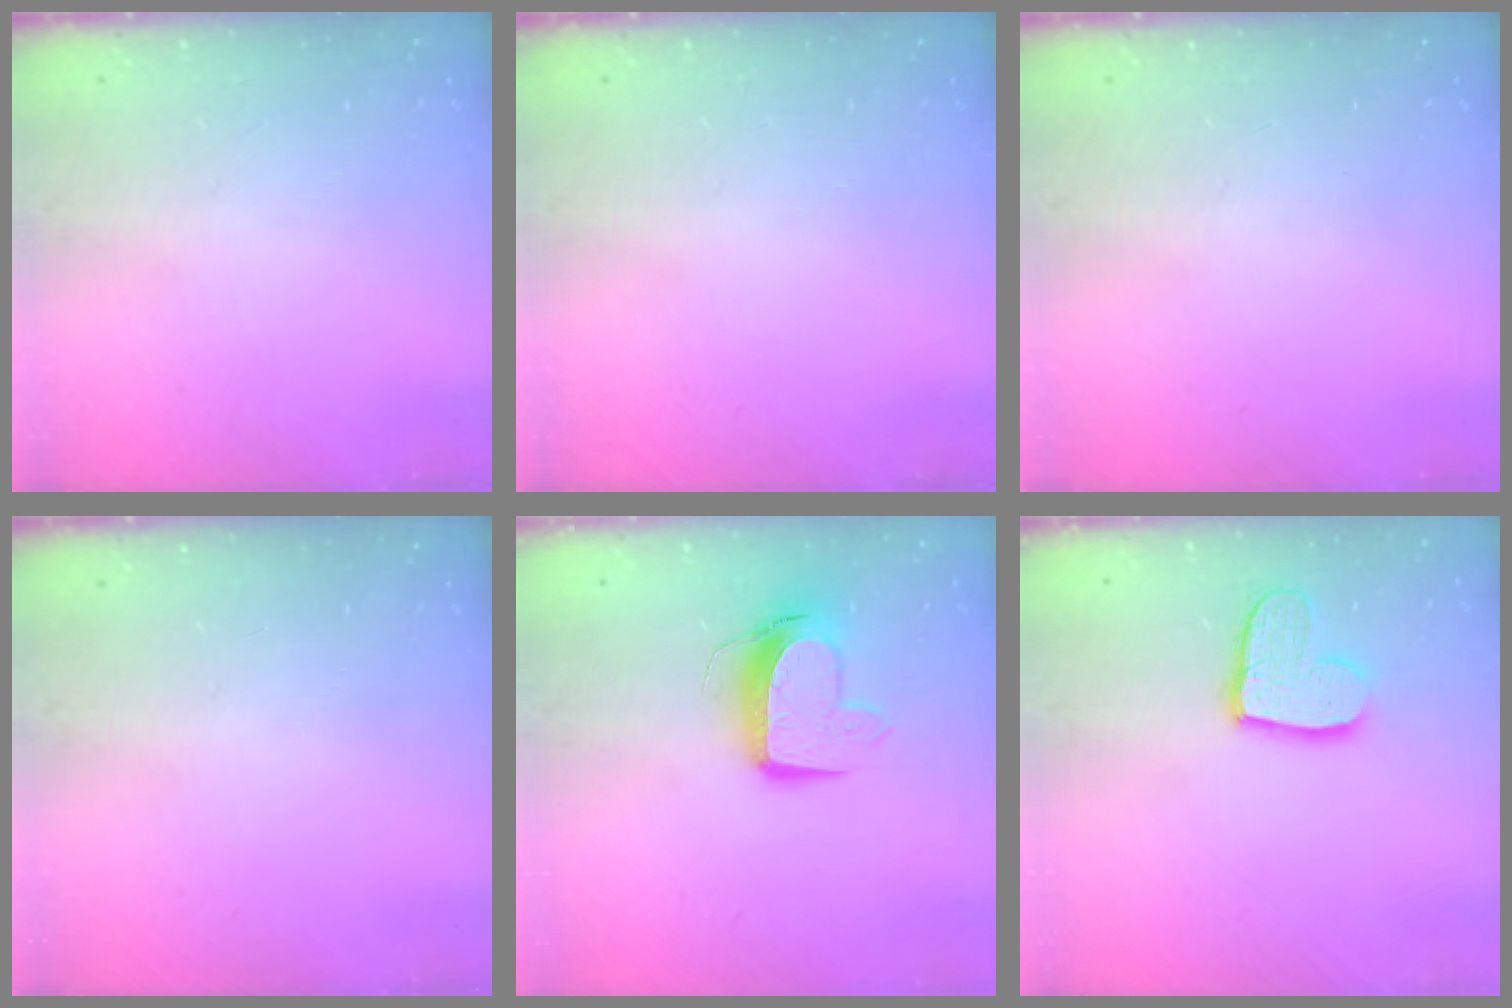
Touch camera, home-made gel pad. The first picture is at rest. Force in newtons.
{"total": 0.0}
{"total": 0.0}
{"total": 0.0}
{"total": 11.1, "press": 11.0, "slide": 1.0}
{"total": 12.2, "press": 12.2, "slide": 1.0}